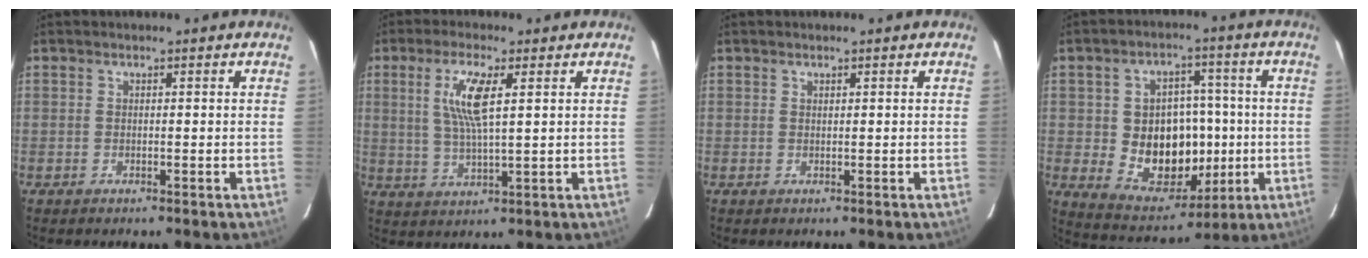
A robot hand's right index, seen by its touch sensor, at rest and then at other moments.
{"total": 7.8, "force": [2.4, 1.3, 7.3], "torque": [-0.146, 0.000, 0.047]}
{"total": 0.0}
{"total": 14.3, "force": [-1.1, 11.3, 8.6], "torque": [-0.169, 0.008, 0.009]}